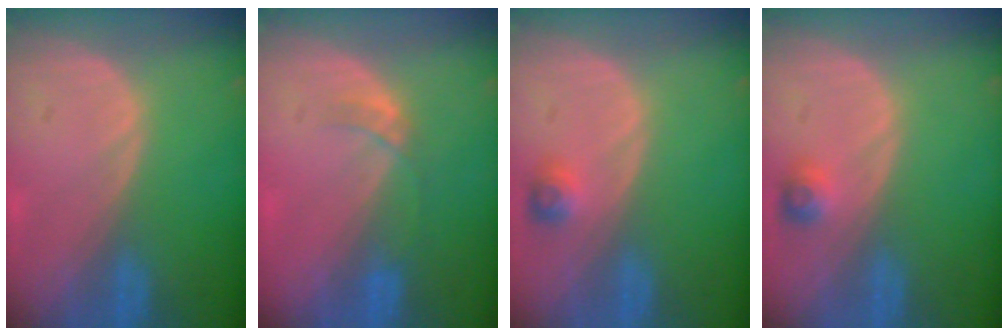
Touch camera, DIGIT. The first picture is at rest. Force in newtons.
{"total": 2.7, "press": 2.4, "slide": 1.3}
{"total": 2.4, "press": 2.2, "slide": 0.9}
{"total": 2.4, "press": 2.2, "slide": 0.9}